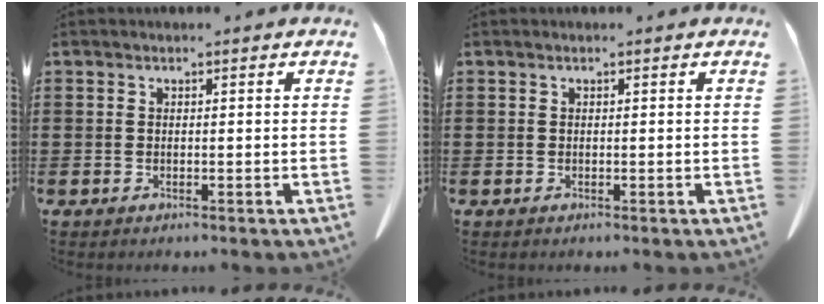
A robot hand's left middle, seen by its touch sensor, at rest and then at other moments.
{"total": 0.0}